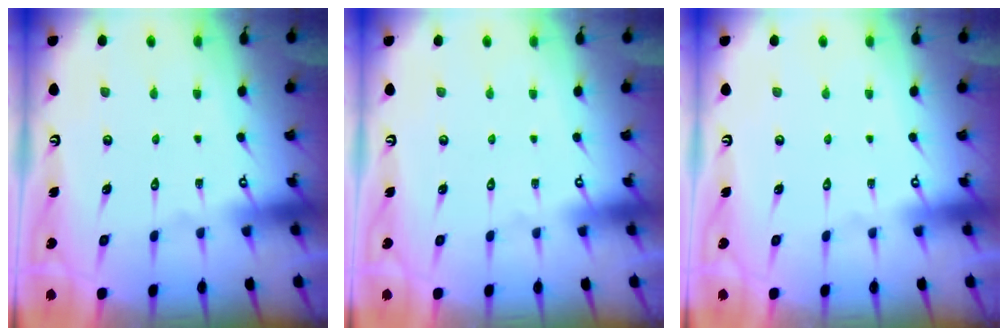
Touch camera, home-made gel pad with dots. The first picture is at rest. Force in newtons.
{"total": 0.0}
{"total": 0.0}